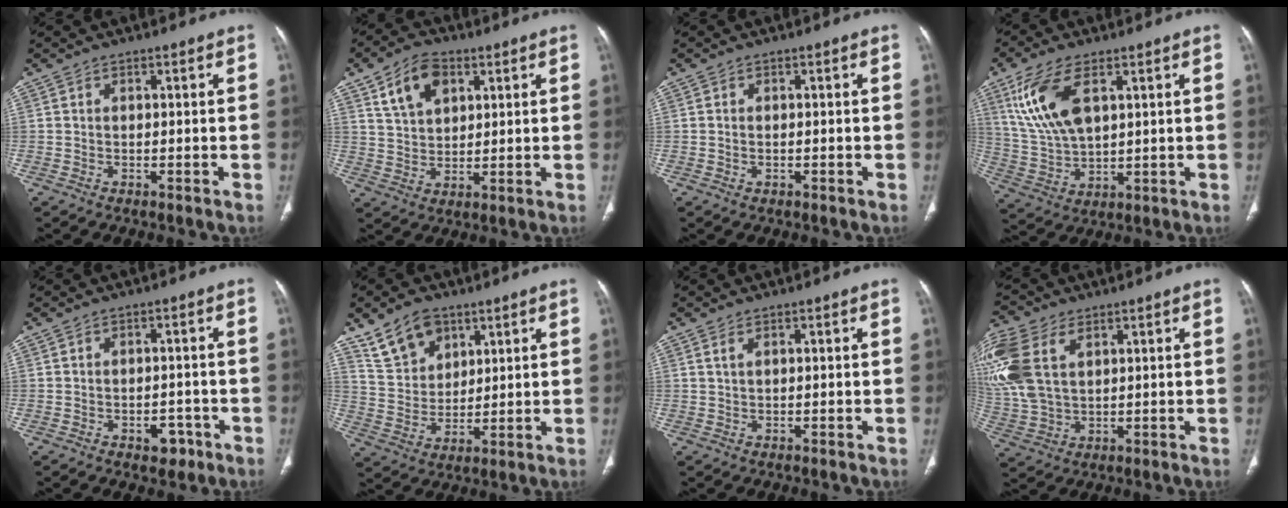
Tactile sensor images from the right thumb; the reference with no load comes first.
{"total": 9.3, "force": [4.4, 6.0, 5.5], "torque": [-0.076, -0.010, 0.081]}
{"total": 0.7, "force": [-0.1, 0.5, 0.5], "torque": [-0.014, 0.003, 0.000]}
{"total": 12.4, "force": [5.2, 6.0, 9.6], "torque": [-0.196, -0.016, 0.112]}
{"total": 3.8, "force": [-2.0, 2.5, 2.0], "torque": [-0.008, 0.012, -0.021]}
{"total": 9.8, "force": [6.3, 6.3, 4.1], "torque": [-0.054, -0.024, 0.128]}
{"total": 1.2, "force": [0.6, 0.4, 0.9], "torque": [-0.021, 0.005, 0.017]}
{"total": 16.1, "force": [6.1, 10.0, 11.1], "torque": [-0.279, 0.001, 0.124]}